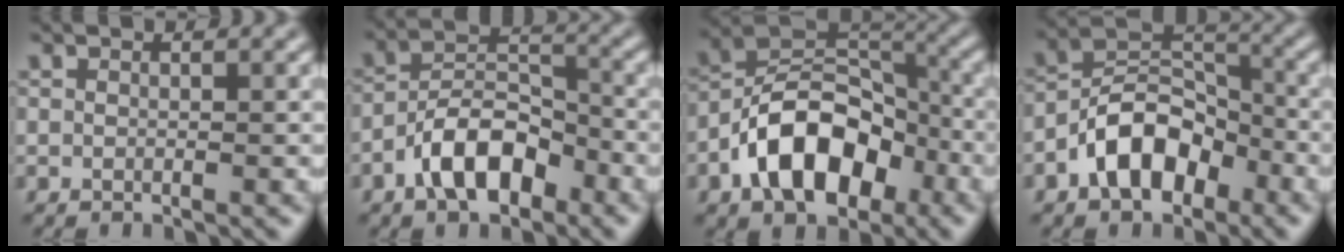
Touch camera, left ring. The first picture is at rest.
{"total": 6.4, "force": [-3.6, 3.2, 4.2], "torque": [-0.064, 0.012, -0.071]}
{"total": 9.8, "force": [-4.4, 5.9, 6.4], "torque": [-0.107, 0.014, -0.086]}
{"total": 6.8, "force": [-3.6, 4.1, 4.1], "torque": [-0.063, 0.010, -0.074]}